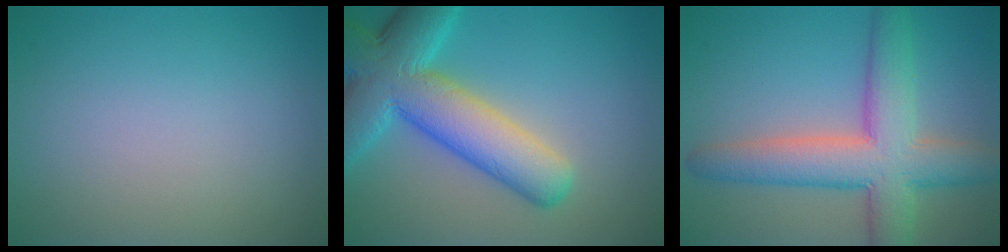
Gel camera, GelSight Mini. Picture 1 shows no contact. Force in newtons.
{"total": 9.9, "press": 9.9, "slide": 0.6}
{"total": 8.1, "press": 8.1, "slide": 0.3}